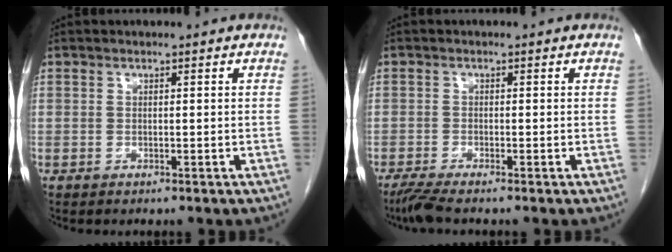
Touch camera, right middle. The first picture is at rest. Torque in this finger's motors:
{"motor_torque": [-0.37, -0.08, 0.03, 0.00]}